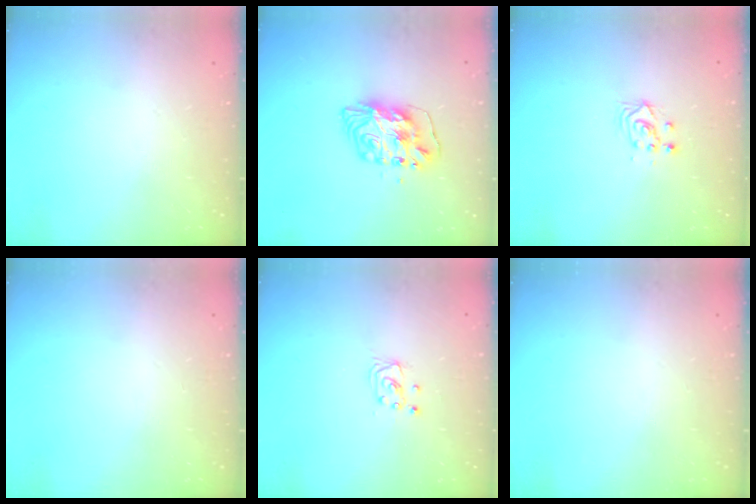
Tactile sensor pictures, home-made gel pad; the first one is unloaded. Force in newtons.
{"total": 9.4, "press": 9.4, "slide": 0.8}
{"total": 2.8, "press": 2.8, "slide": 0.1}
{"total": 0.0}
{"total": 2.5, "press": 2.5, "slide": 0.2}
{"total": 0.0}